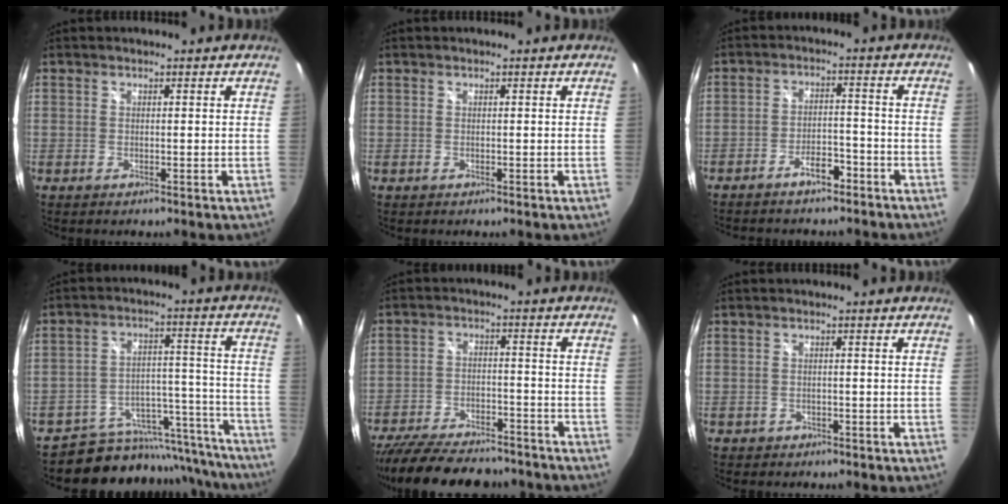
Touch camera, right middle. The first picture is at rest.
{"total": 0.0}
{"total": 6.3, "force": [-5.1, 2.5, 2.8], "torque": [-0.064, 0.019, -0.072]}
{"total": 21.2, "force": [-18.7, 9.1, 4.1], "torque": [-0.067, 0.060, -0.240]}
{"total": 20.9, "force": [-17.2, 7.4, 9.3], "torque": [-0.197, -0.011, -0.253]}
{"total": 1.8, "force": [-0.9, 1.5, 0.5], "torque": [-0.015, -0.002, -0.011]}